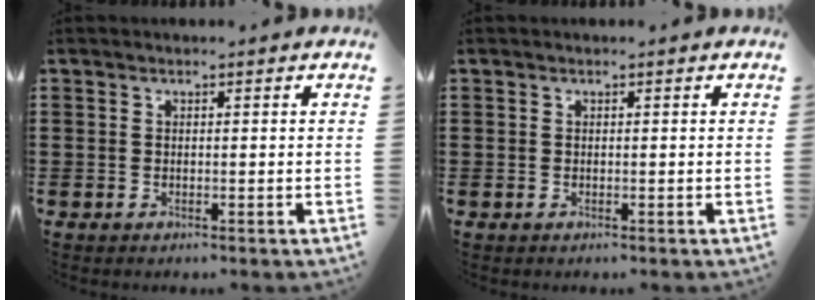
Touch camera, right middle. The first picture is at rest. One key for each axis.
{"total": 0.0}